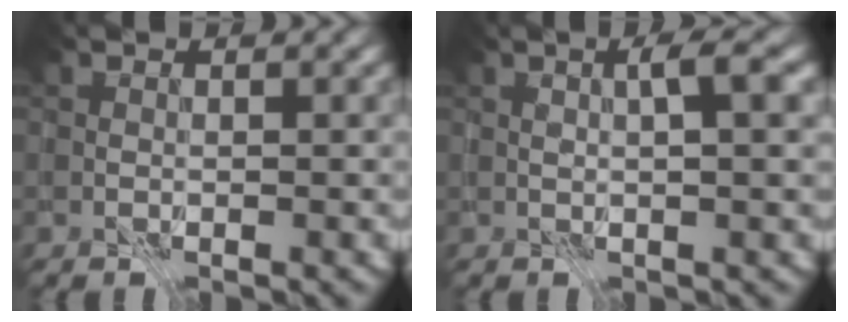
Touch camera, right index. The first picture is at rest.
{"total": 2.1, "force": [0.7, -0.1, 2.0], "torque": [-0.033, 0.005, 0.010]}